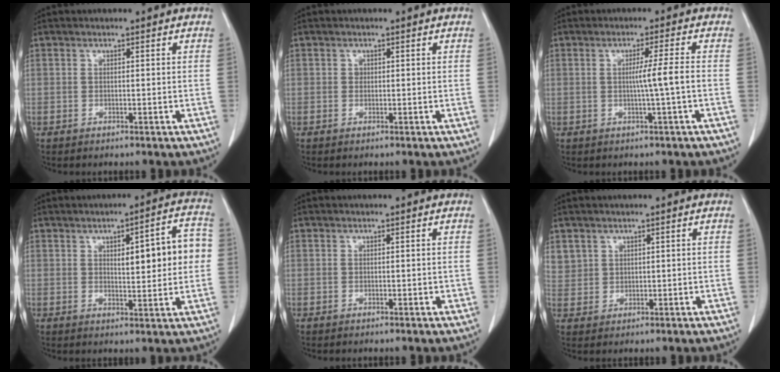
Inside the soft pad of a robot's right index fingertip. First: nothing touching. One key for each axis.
{"total": 0.6, "fx": 0.1, "fy": 0.5, "fz": 0.1, "tx": 0.001, "ty": 0.002, "tz": 0.002}
{"total": 3.9, "fx": -0.5, "fy": -1.2, "fz": 3.6, "tx": -0.060, "ty": -0.003, "tz": -0.008}
{"total": 9.6, "fx": 1.3, "fy": 2.4, "fz": 9.2, "tx": -0.119, "ty": 0.023, "tz": 0.020}
{"total": 0.7, "fx": -0.1, "fy": 0.5, "fz": 0.5, "tx": -0.004, "ty": 0.002, "tz": 0.001}
{"total": 4.1, "fx": 2.1, "fy": 3.5, "fz": 0.4, "tx": -0.004, "ty": 0.009, "tz": 0.049}